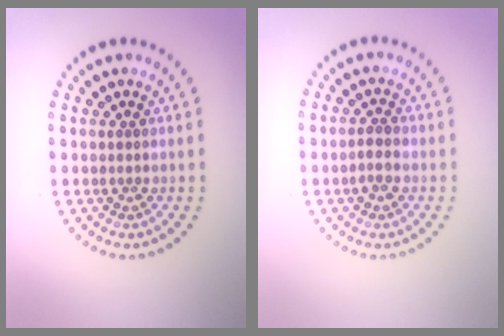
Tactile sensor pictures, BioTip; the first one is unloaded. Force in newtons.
{"total": 1.1, "press": 1.1, "slide": 0.3}